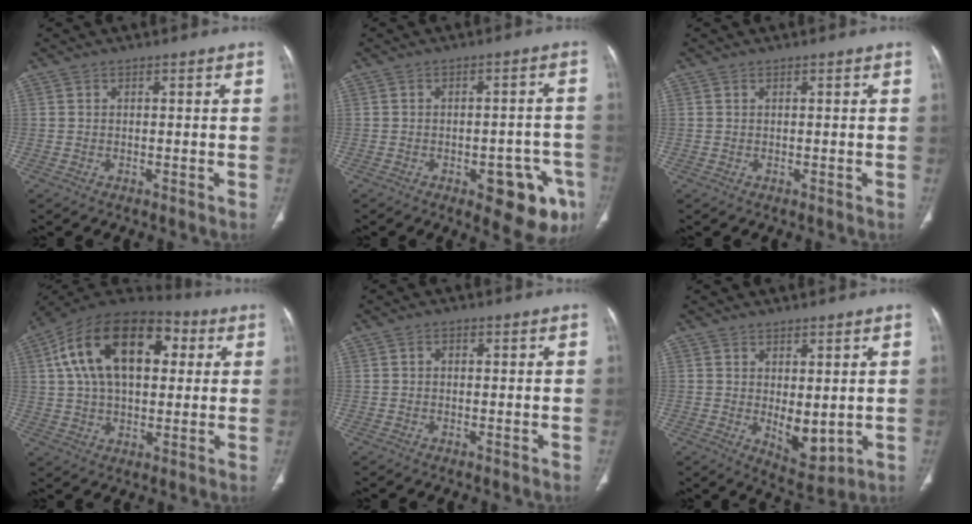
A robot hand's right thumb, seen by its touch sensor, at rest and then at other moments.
{"total": 12.0, "force": [-5.4, 5.2, 9.4], "torque": [-0.081, 0.025, -0.057]}
{"total": 0.0}
{"total": 22.1, "force": [5.8, 13.0, 16.9], "torque": [-0.273, 0.025, 0.088]}
{"total": 0.9, "force": [0.2, 0.7, 0.5], "torque": [-0.006, 0.001, 0.003]}
{"total": 6.7, "force": [0.4, 3.2, 5.9], "torque": [-0.072, -0.019, 0.025]}